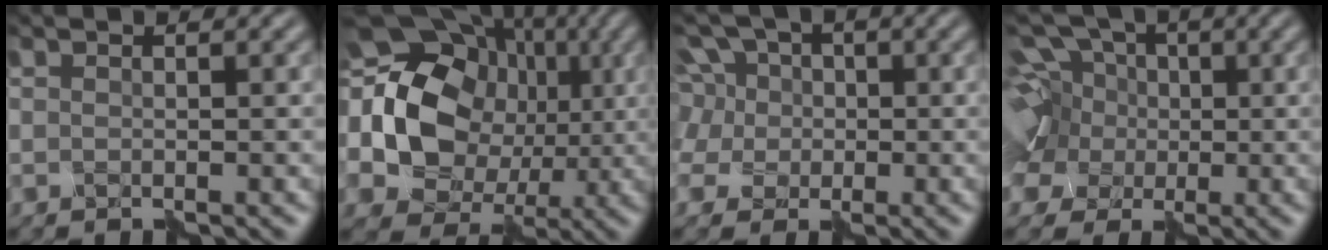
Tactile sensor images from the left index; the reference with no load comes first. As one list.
[{"total": 17.9, "force": [1.9, 14.6, 10.2], "torque": [-0.217, 0.013, 0.029]}, {"total": 8.2, "force": [1.2, 7.2, 3.8], "torque": [-0.088, 0.039, -0.017]}, {"total": 12.0, "force": [3.9, 9.3, 6.5], "torque": [-0.143, 0.032, 0.023]}]